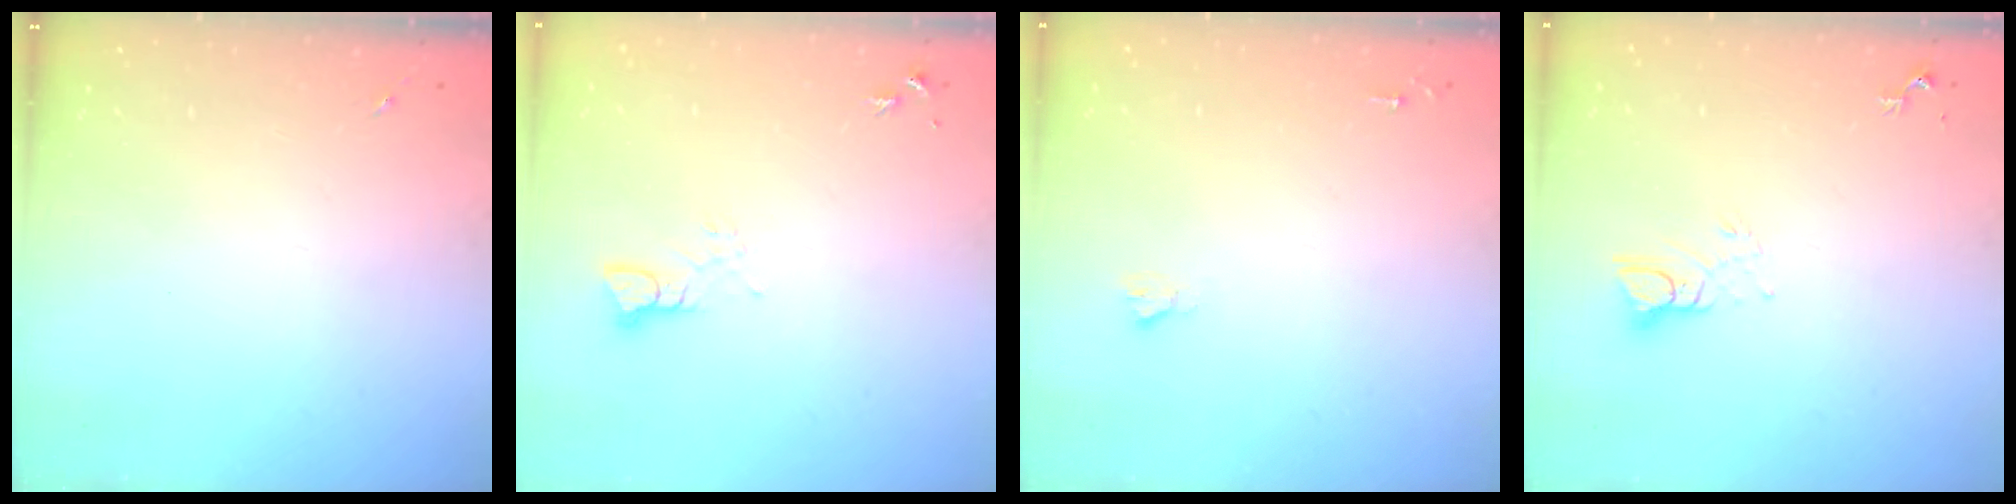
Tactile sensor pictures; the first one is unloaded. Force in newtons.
{"total": 3.3, "press": 3.3, "slide": 0.4}
{"total": 1.9, "press": 1.9, "slide": 0.2}
{"total": 4.4, "press": 4.4, "slide": 0.4}